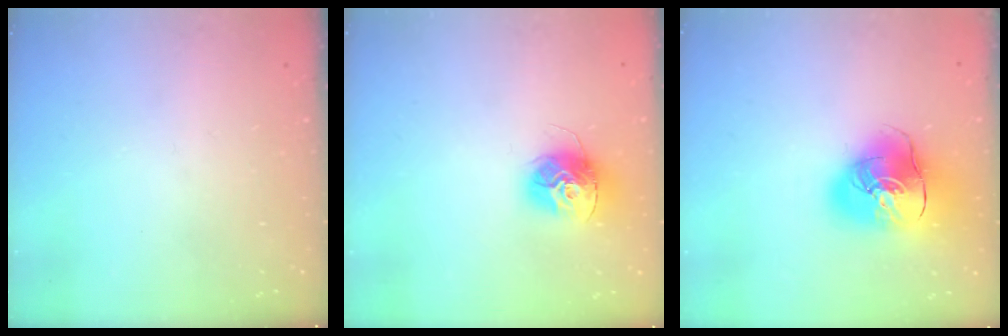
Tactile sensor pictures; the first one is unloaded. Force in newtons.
{"total": 12.9, "press": 12.8, "slide": 1.3}
{"total": 16.8, "press": 16.6, "slide": 2.8}